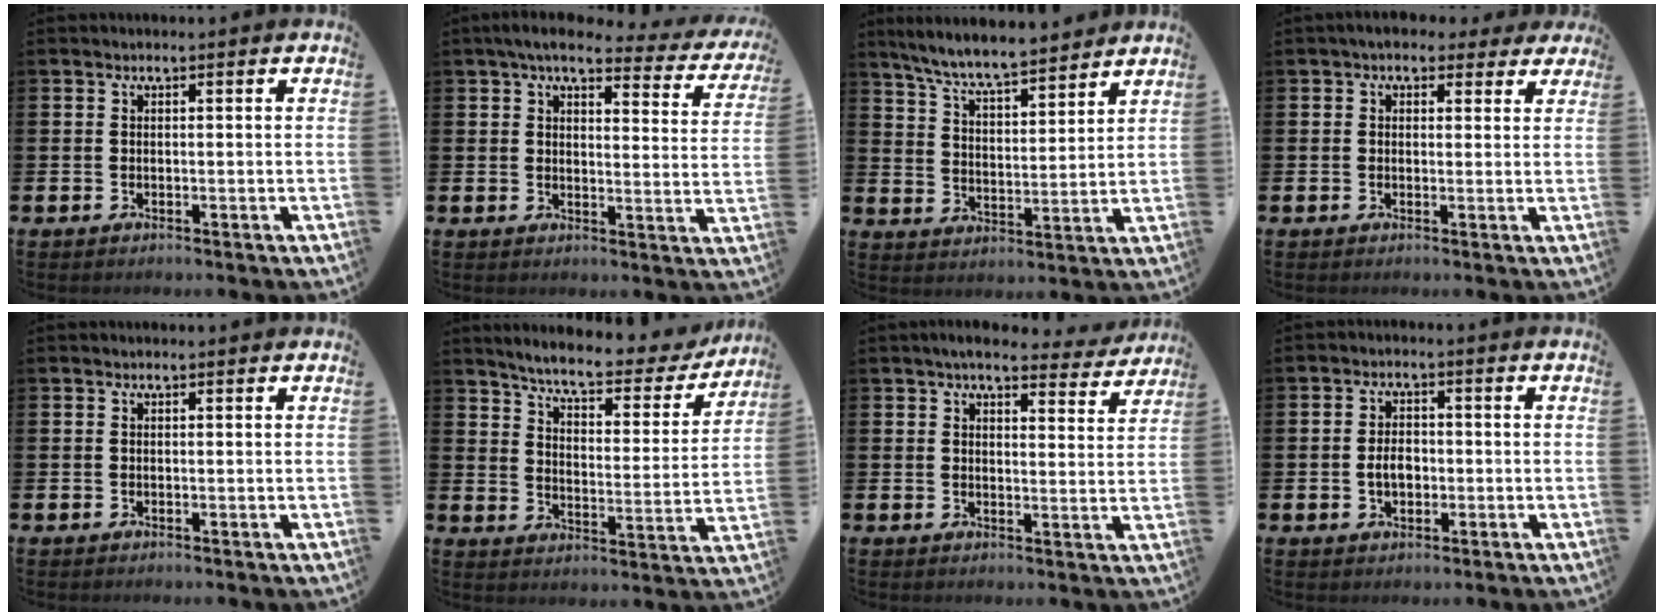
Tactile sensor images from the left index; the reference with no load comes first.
{"total": 5.4, "force": [4.6, 1.4, 2.5], "torque": [-0.052, -0.024, 0.074]}
{"total": 7.5, "force": [7.2, 0.4, 2.4], "torque": [-0.075, -0.043, 0.127]}
{"total": 3.7, "force": [2.9, 2.0, 1.1], "torque": [-0.020, -0.006, 0.050]}
{"total": 0.0}
{"total": 6.7, "force": [6.1, 1.0, 2.5], "torque": [-0.071, -0.045, 0.097]}
{"total": 5.3, "force": [4.8, 1.3, 1.9], "torque": [-0.032, -0.024, 0.082]}
{"total": 3.3, "force": [-0.5, 2.2, 2.3], "torque": [-0.029, -0.001, -0.015]}